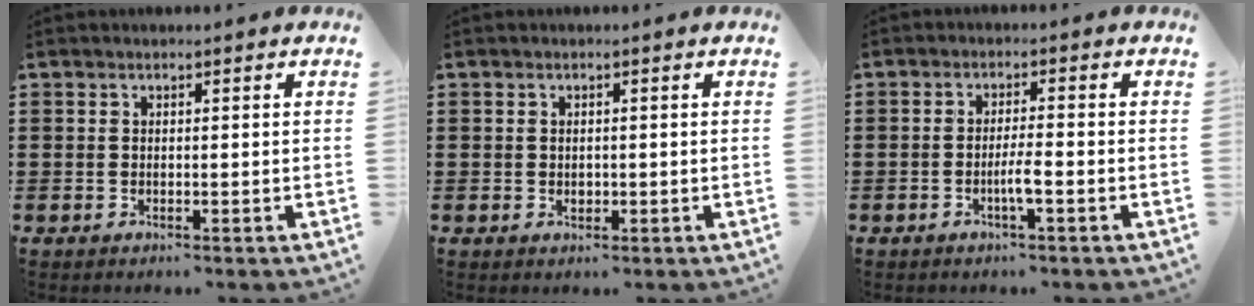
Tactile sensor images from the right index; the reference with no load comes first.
{"total": 0.9, "force": [0.0, 0.6, 0.7], "torque": [-0.014, 0.003, 0.000]}
{"total": 3.2, "force": [-1.2, 0.1, 3.0], "torque": [-0.059, -0.005, -0.025]}